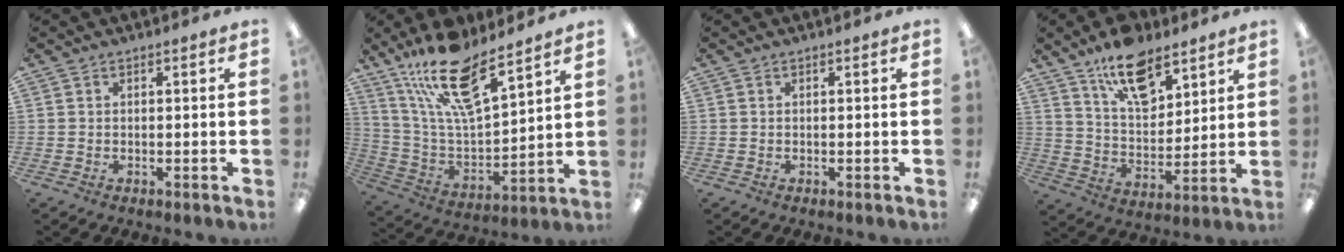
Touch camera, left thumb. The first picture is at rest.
{"total": 18.7, "force": [13.9, 5.8, 11.1], "torque": [-0.217, -0.079, 0.243]}
{"total": 0.0}
{"total": 14.2, "force": [9.9, 6.9, 7.5], "torque": [-0.117, -0.050, 0.176]}